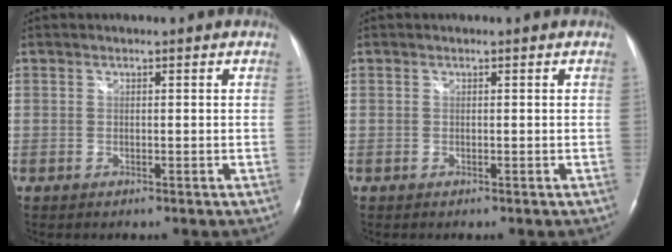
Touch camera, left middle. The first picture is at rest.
{"total": 0.0}